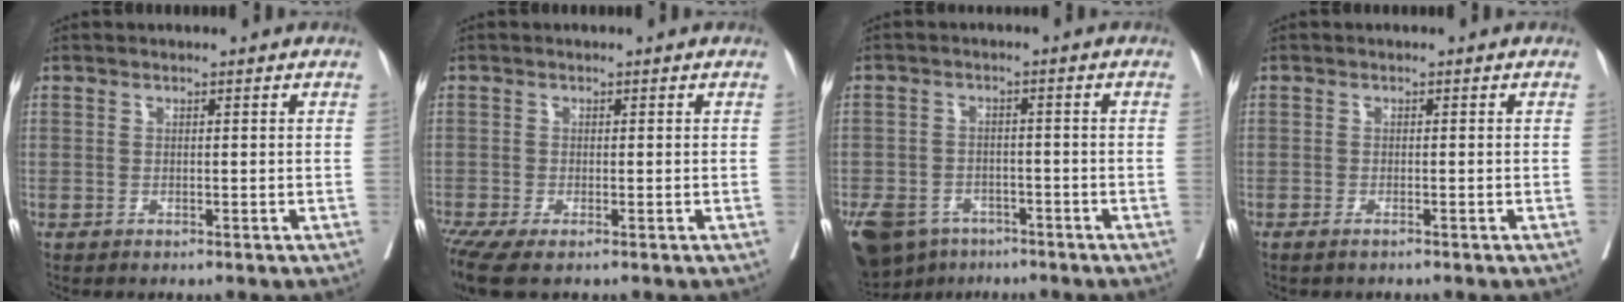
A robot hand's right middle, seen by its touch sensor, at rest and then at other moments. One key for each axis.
{"total": 4.5, "fx": -2.7, "fy": 1.0, "fz": 3.4, "tx": -0.067, "ty": -0.014, "tz": -0.054}
{"total": 12.5, "fx": -8.3, "fy": 8.1, "fz": 4.7, "tx": -0.127, "ty": -0.011, "tz": -0.118}
{"total": 0.9, "fx": -0.7, "fy": 0.0, "fz": 0.6, "tx": -0.010, "ty": -0.001, "tz": -0.010}